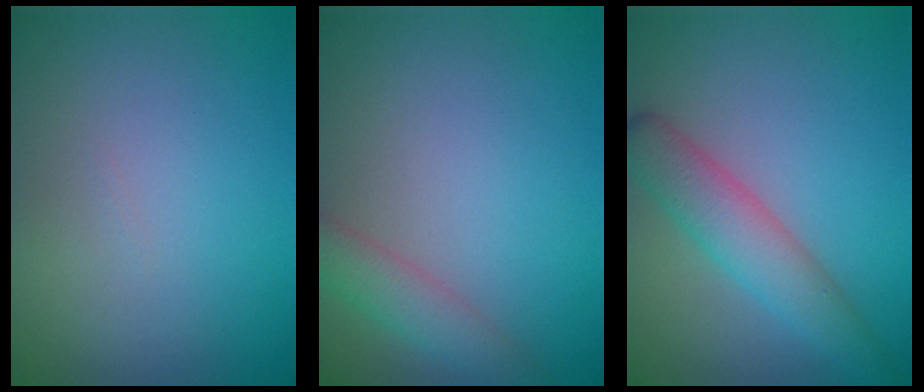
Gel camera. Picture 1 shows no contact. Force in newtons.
{"total": 2.8, "press": 2.8, "slide": 0.2}
{"total": 4.0, "press": 4.0, "slide": 0.4}